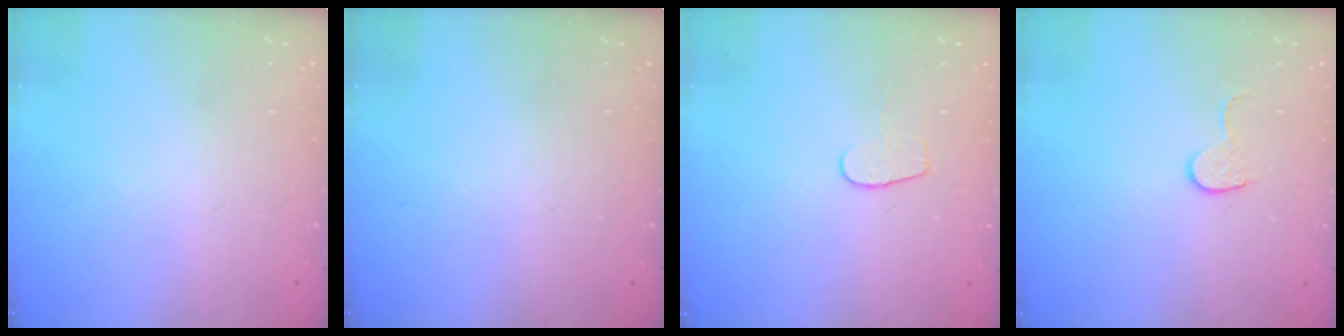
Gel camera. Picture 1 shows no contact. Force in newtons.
{"total": 0.0}
{"total": 5.4, "press": 5.4, "slide": 0.6}
{"total": 5.4, "press": 5.4, "slide": 0.5}